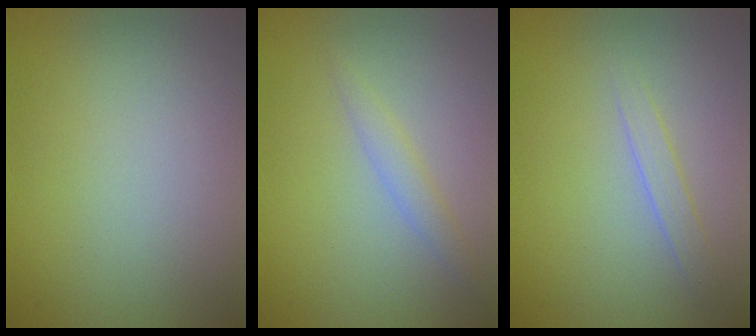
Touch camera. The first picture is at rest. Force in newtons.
{"total": 1.4, "press": 1.4, "slide": 0.1}
{"total": 1.3, "press": 1.3, "slide": 0.0}